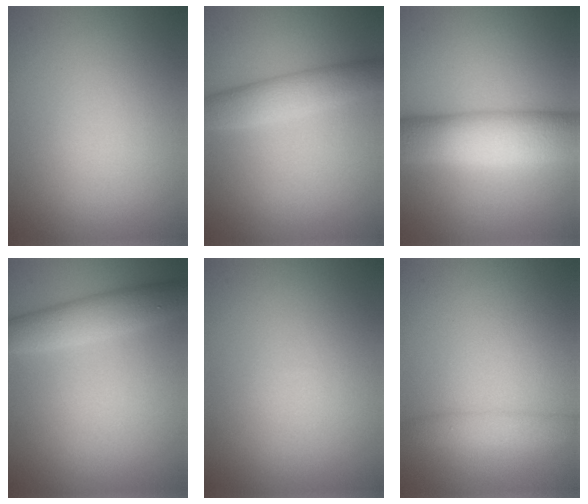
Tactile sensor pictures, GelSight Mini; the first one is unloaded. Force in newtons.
{"total": 4.0, "press": 4.0, "slide": 0.1}
{"total": 8.7, "press": 8.7, "slide": 0.6}
{"total": 3.9, "press": 3.9, "slide": 0.2}
{"total": 0.0}
{"total": 2.0, "press": 2.0, "slide": 0.0}